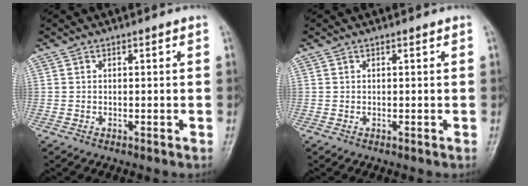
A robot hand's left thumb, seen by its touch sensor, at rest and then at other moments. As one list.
[{"total": 0.0}]